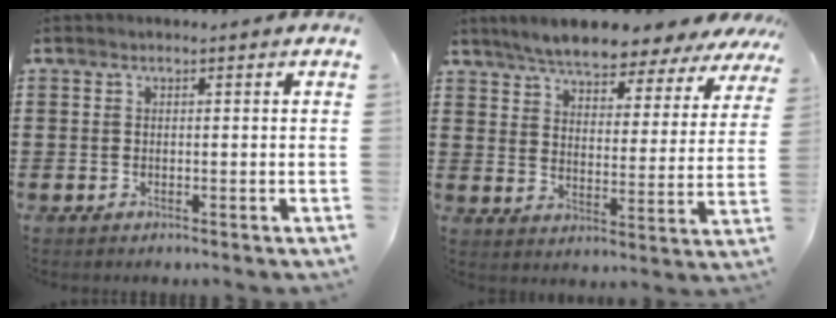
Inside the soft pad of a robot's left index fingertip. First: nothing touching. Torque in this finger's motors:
{"motor_torque": [2.14, 0.00, 1.05, 0.13]}